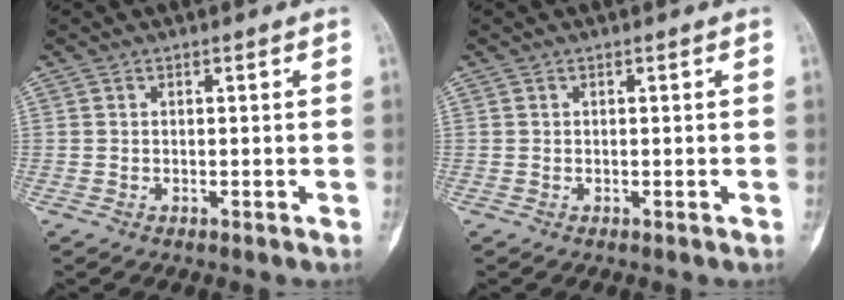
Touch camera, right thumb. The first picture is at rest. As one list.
[{"total": 0.0}]